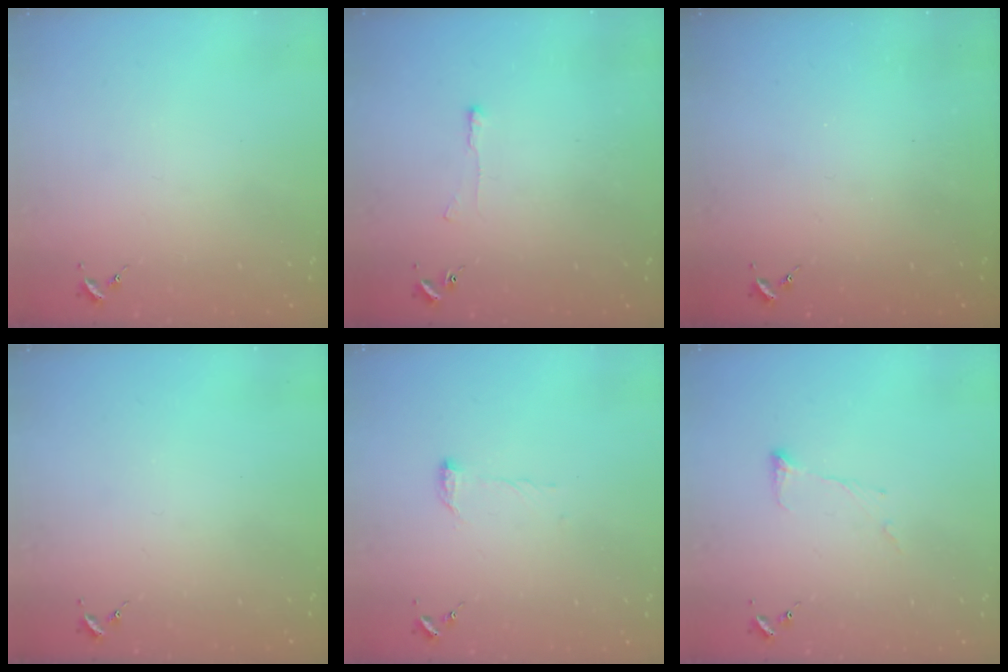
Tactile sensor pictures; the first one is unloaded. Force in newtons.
{"total": 3.9, "press": 3.8, "slide": 0.5}
{"total": 0.0}
{"total": 0.0}
{"total": 5.8, "press": 5.7, "slide": 0.7}
{"total": 6.7, "press": 6.6, "slide": 0.8}